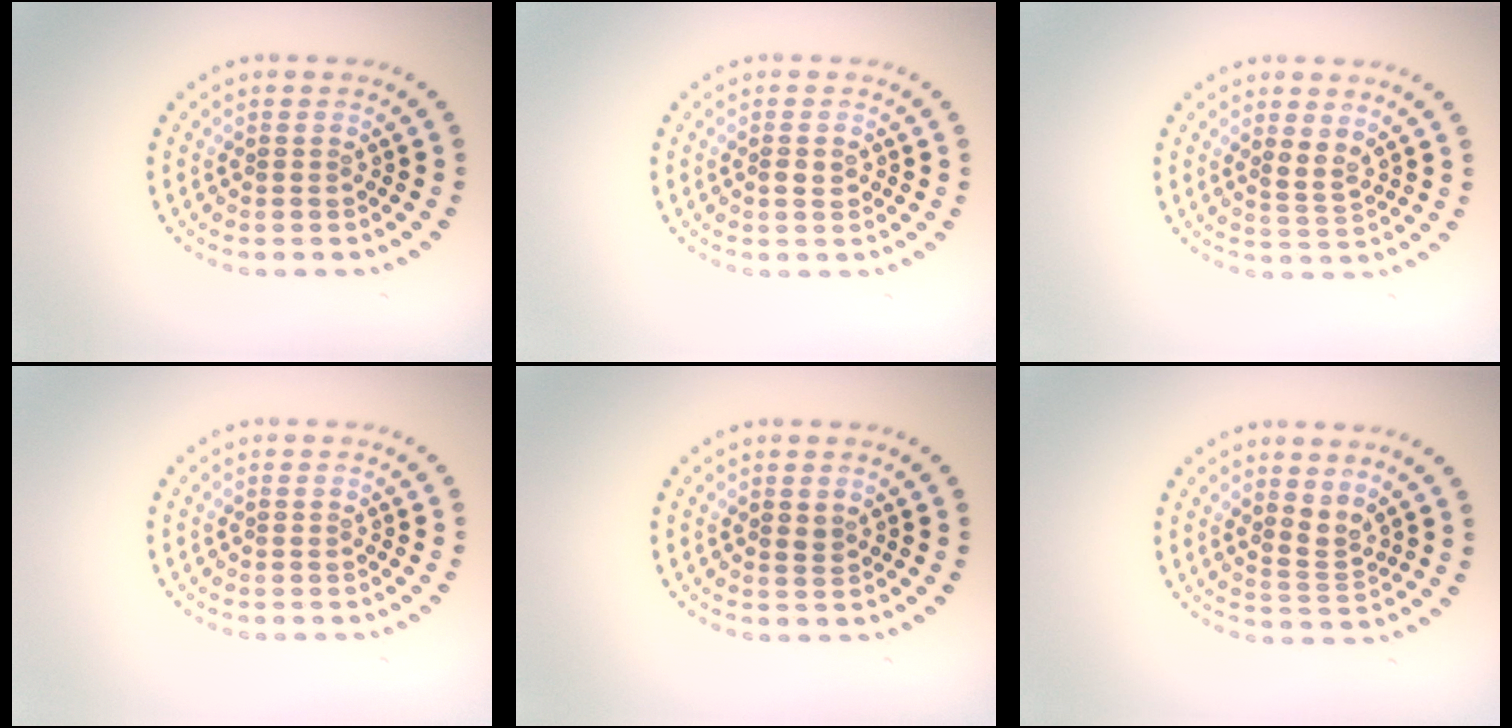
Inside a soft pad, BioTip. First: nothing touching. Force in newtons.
{"total": 1.2, "press": 1.2, "slide": 0.4}
{"total": 1.6, "press": 1.3, "slide": 1.0}
{"total": 0.0}
{"total": 0.8, "press": 0.8, "slide": 0.3}
{"total": 2.2, "press": 1.5, "slide": 1.6}